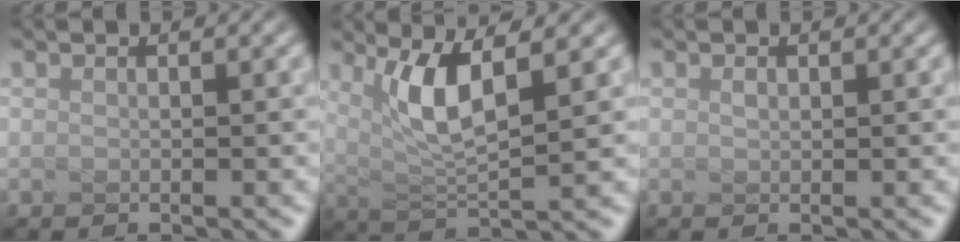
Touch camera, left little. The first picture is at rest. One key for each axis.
{"total": 3.9, "fx": 0.7, "fy": 0.2, "fz": 3.8, "tx": -0.112, "ty": -0.019, "tz": 0.061}
{"total": 0.7, "fx": -0.4, "fy": -0.4, "fz": -0.4, "tx": -0.002, "ty": -0.011, "tz": 0.008}